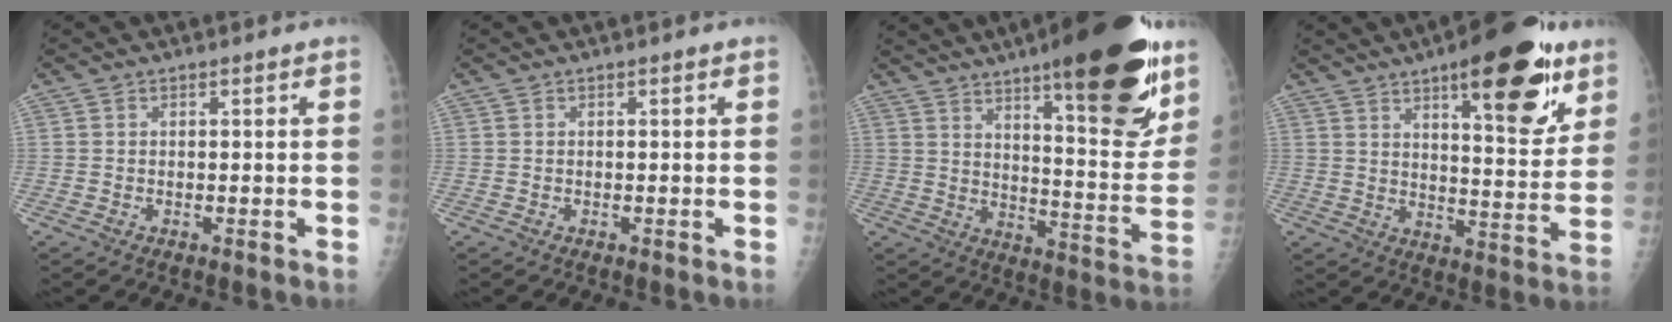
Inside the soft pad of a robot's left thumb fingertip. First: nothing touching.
{"total": 0.0}
{"total": 25.4, "force": [15.6, 6.3, 19.1], "torque": [-0.238, -0.070, 0.229]}
{"total": 20.1, "force": [11.1, 6.8, 15.3], "torque": [-0.175, -0.051, 0.158]}